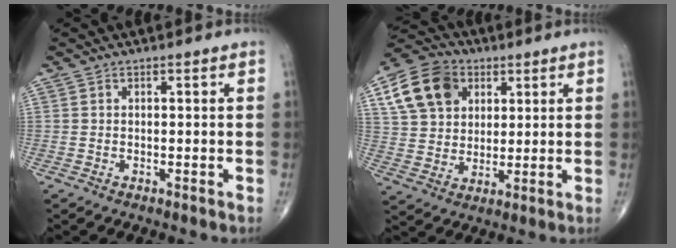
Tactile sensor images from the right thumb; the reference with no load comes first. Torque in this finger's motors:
{"motor_torque": [-0.53, 1.80, 1.25, 0.78, 0.15]}